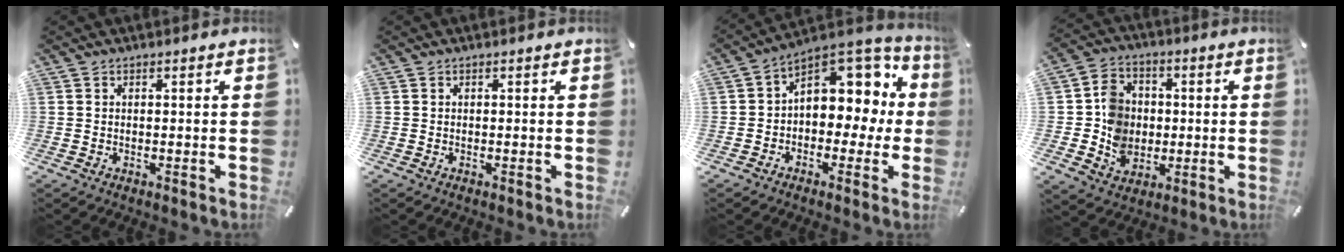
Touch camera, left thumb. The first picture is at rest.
{"total": 0.0}
{"total": 10.0, "force": [3.5, 7.7, 5.2], "torque": [-0.058, -0.036, 0.065]}
{"total": 9.8, "force": [-0.5, 9.0, 3.9], "torque": [-0.071, 0.016, -0.001]}